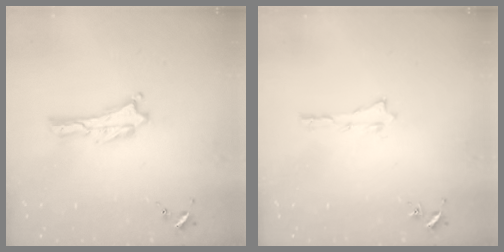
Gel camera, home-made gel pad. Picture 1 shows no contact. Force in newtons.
{"total": 0.0}